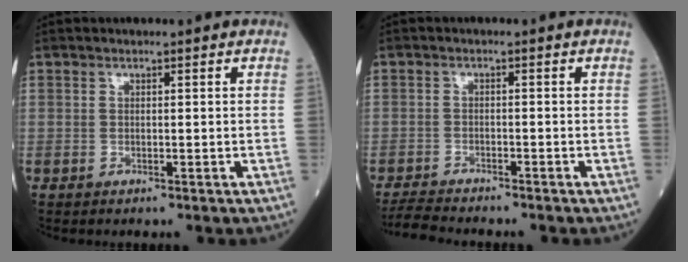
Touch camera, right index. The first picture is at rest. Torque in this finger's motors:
{"motor_torque": [-0.26, -0.28, -0.67, -0.21]}